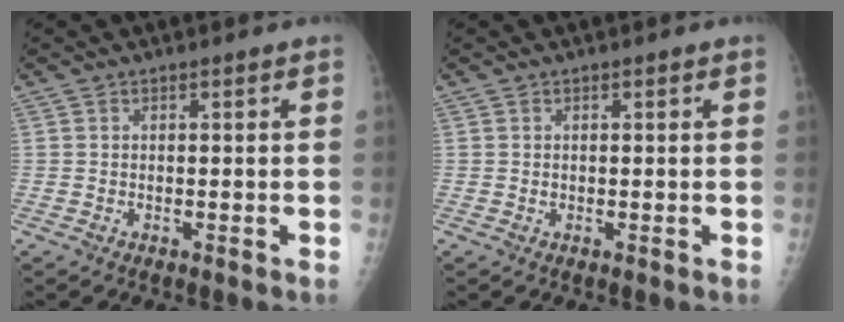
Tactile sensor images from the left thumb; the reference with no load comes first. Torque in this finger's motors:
{"motor_torque": [0.11, 0.04, 0.14, 0.06, 0.00]}